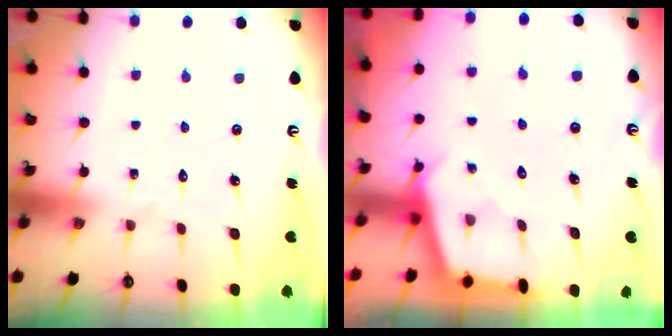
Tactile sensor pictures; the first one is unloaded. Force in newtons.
{"total": 2.9, "press": 2.9, "slide": 0.3}